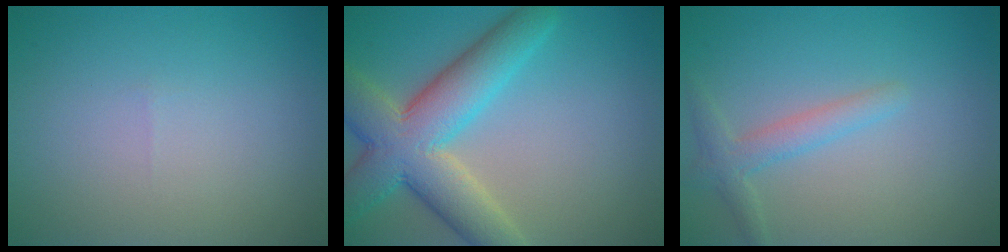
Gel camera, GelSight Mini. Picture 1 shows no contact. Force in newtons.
{"total": 8.7, "press": 8.7, "slide": 0.5}
{"total": 2.2, "press": 2.2, "slide": 0.2}